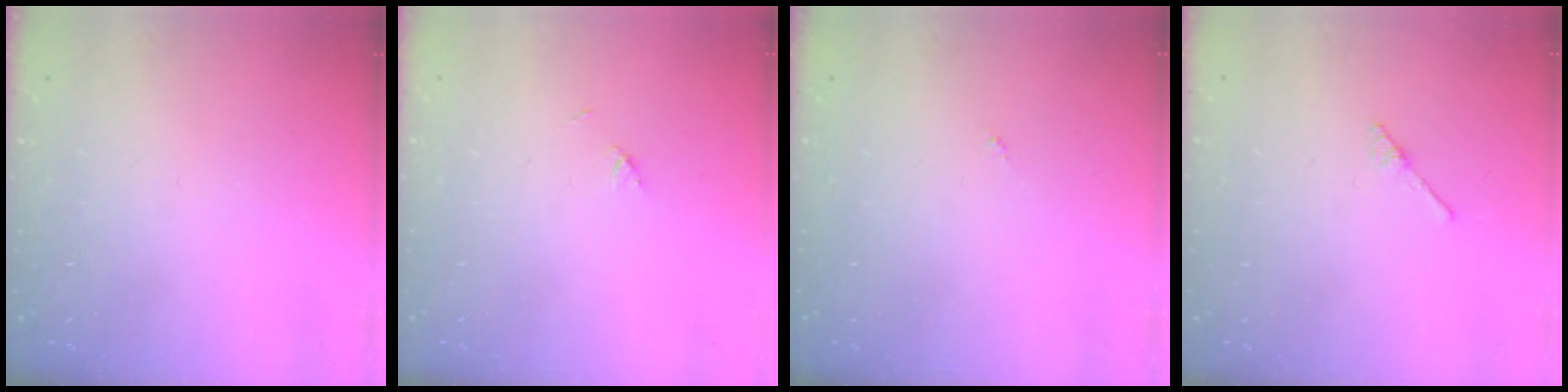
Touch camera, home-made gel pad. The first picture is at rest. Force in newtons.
{"total": 2.1, "press": 2.1, "slide": 0.3}
{"total": 0.0}
{"total": 2.0, "press": 2.0, "slide": 0.2}